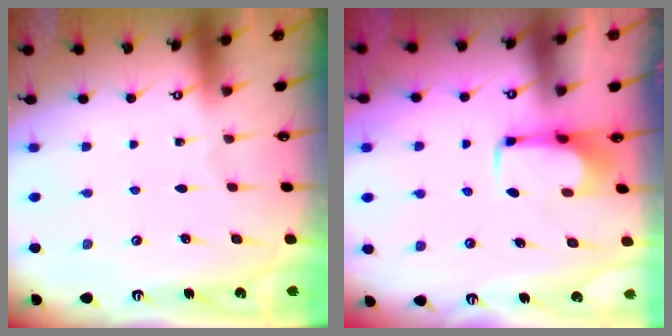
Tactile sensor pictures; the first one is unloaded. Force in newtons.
{"total": 2.0, "press": 2.0, "slide": 0.2}